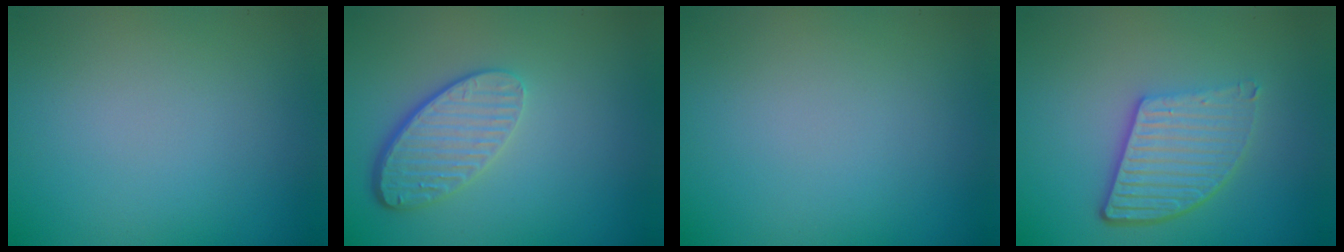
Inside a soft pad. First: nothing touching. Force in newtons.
{"total": 4.4, "press": 3.4, "slide": 2.9}
{"total": 0.0}
{"total": 5.1, "press": 3.8, "slide": 3.5}